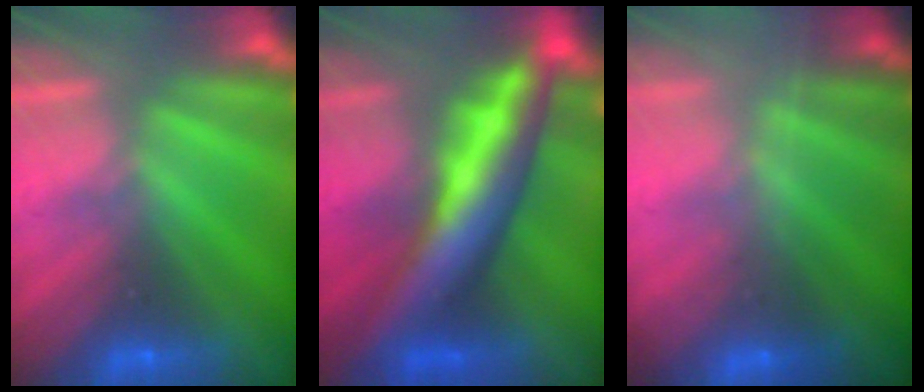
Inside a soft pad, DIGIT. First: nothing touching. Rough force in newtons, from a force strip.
{"total": 8.5}
{"total": 1.8}